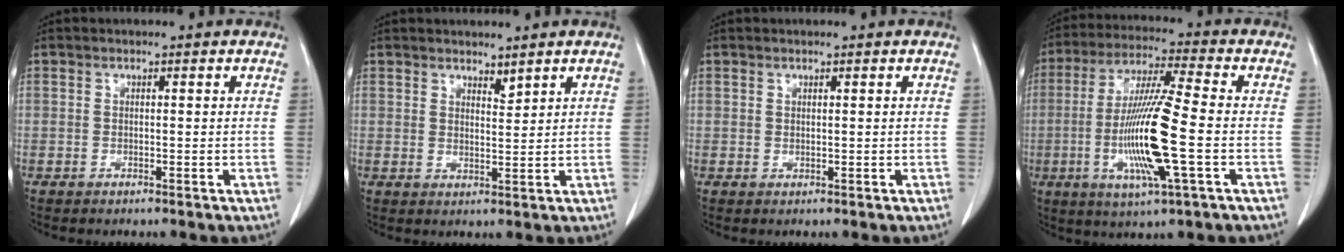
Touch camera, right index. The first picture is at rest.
{"total": 2.1, "force": [1.8, 0.6, 0.8], "torque": [-0.014, -0.008, 0.035]}
{"total": 0.0}
{"total": 15.1, "force": [-3.1, 0.5, 14.8], "torque": [-0.296, -0.015, -0.063]}